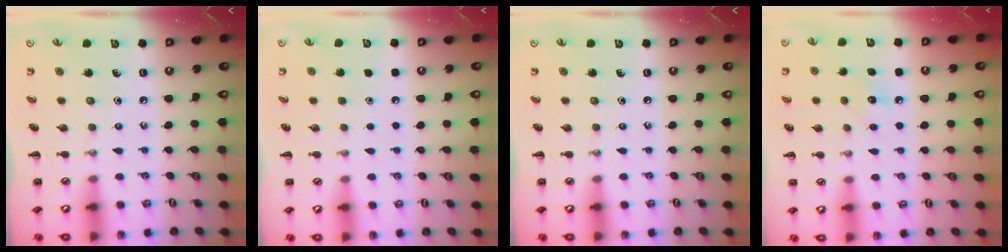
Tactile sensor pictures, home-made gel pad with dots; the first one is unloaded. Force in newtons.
{"total": 1.6, "press": 1.6, "slide": 0.1}
{"total": 0.0}
{"total": 7.1, "press": 6.9, "slide": 1.9}